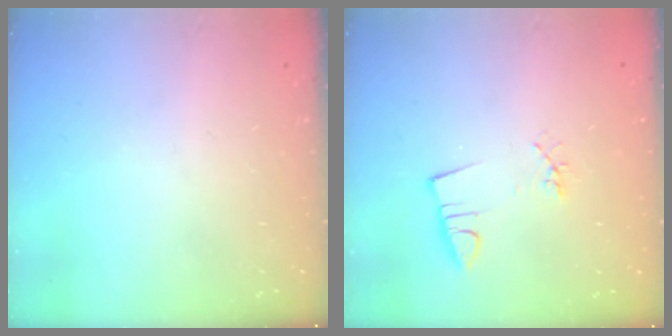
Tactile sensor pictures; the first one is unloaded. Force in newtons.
{"total": 2.9, "press": 1.5, "slide": 2.5}